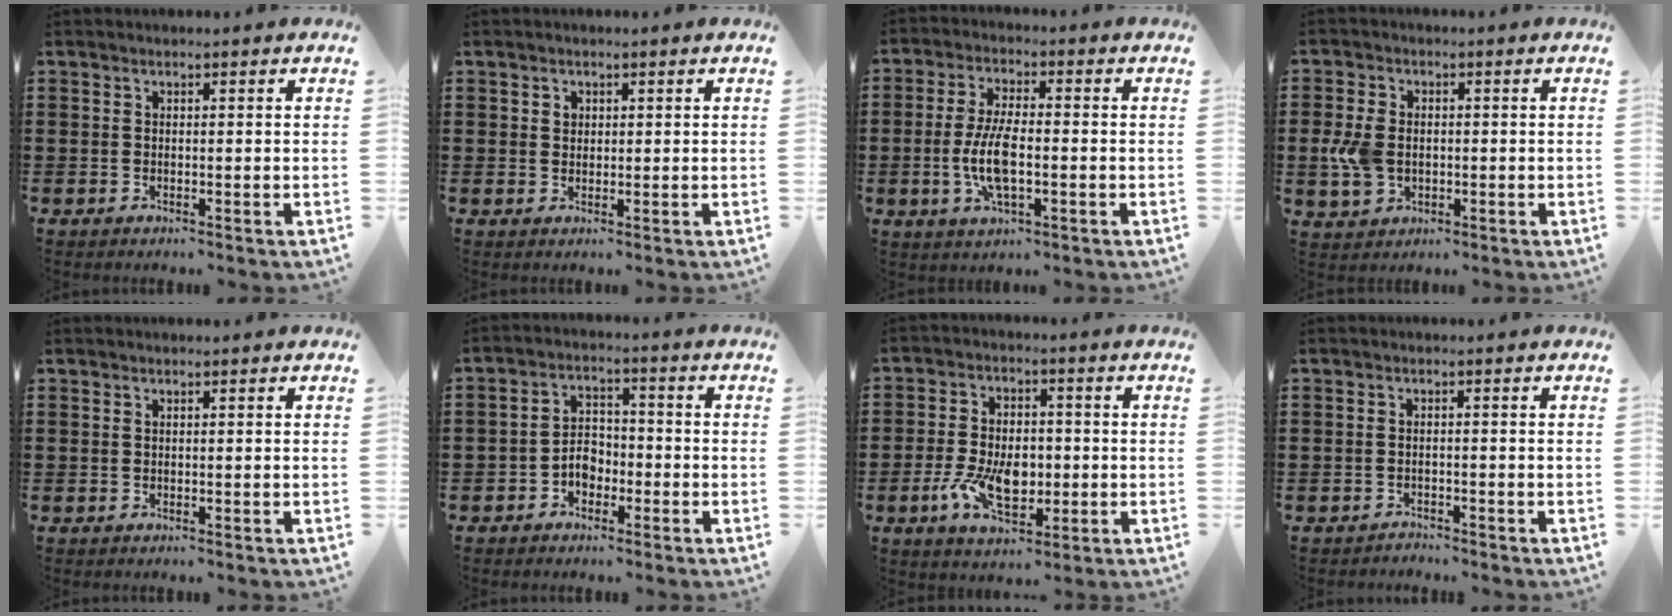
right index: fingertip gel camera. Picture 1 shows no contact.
{"total": 1.2, "force": [0.5, 1.1, 0.3], "torque": [-0.009, 0.004, 0.009]}
{"total": 7.7, "force": [-1.5, 2.6, 7.1], "torque": [-0.156, -0.008, -0.031]}
{"total": 5.7, "force": [-0.8, 4.0, 4.0], "torque": [-0.113, -0.001, -0.022]}
{"total": 0.0}
{"total": 3.5, "force": [-1.8, 2.5, 1.8], "torque": [-0.039, 0.005, -0.036]}
{"total": 8.9, "force": [-1.9, 5.2, 6.9], "torque": [-0.137, 0.004, -0.035]}
{"total": 1.2, "force": [-1.2, 0.2, -0.2], "torque": [0.000, 0.002, -0.026]}